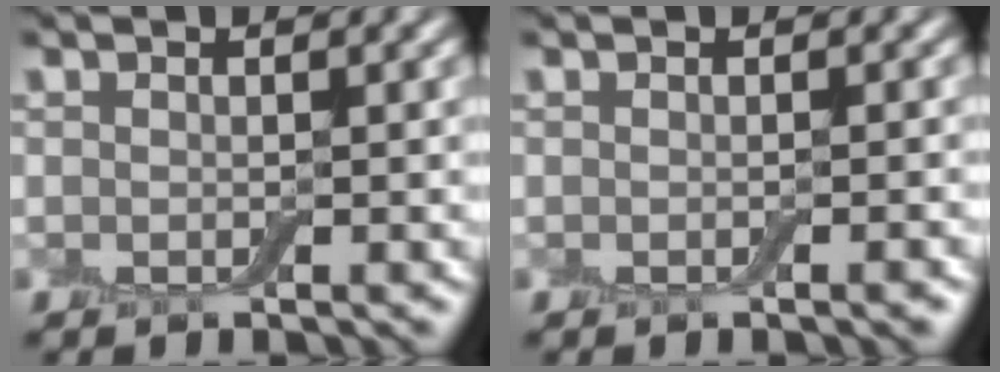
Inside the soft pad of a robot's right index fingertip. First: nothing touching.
{"total": 0.9, "force": [-0.4, 0.1, 0.8], "torque": [-0.008, 0.001, -0.005]}